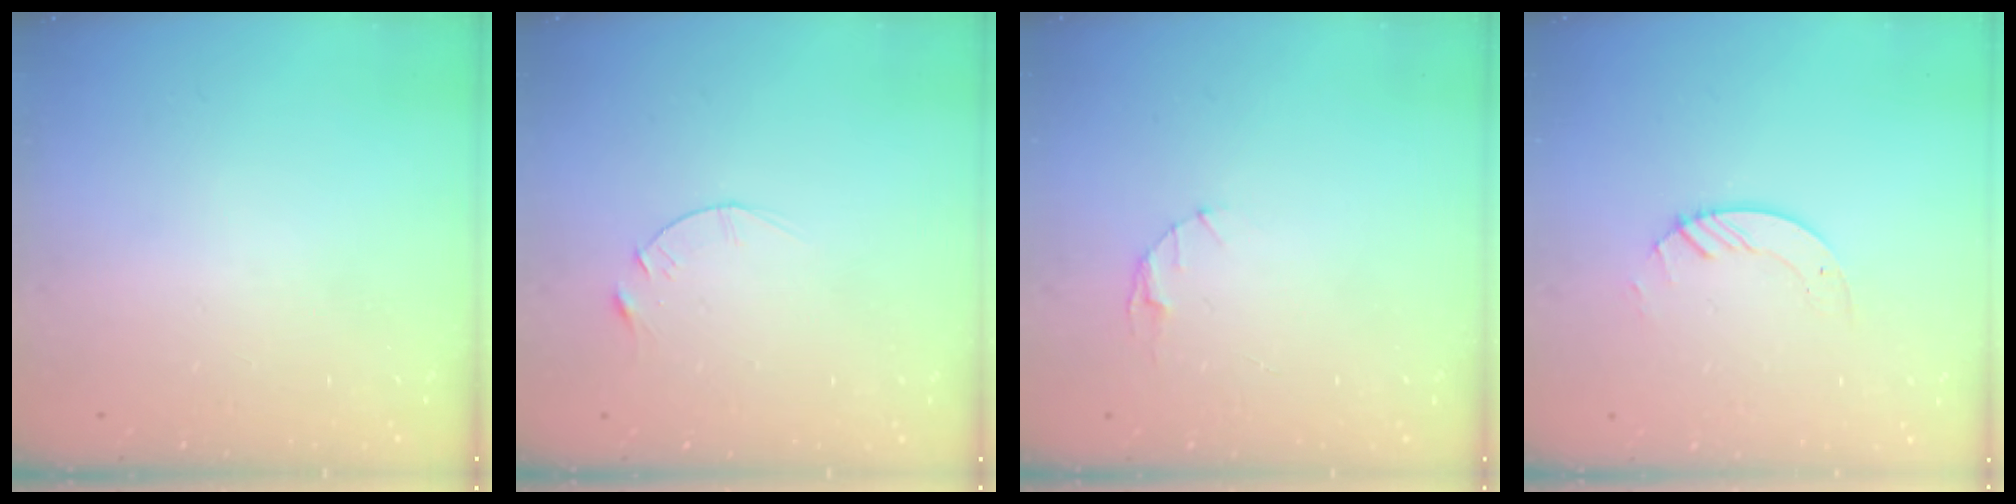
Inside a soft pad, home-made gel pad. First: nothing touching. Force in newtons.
{"total": 3.1, "press": 3.1, "slide": 0.4}
{"total": 3.1, "press": 3.1, "slide": 0.4}
{"total": 2.8, "press": 2.8, "slide": 0.3}